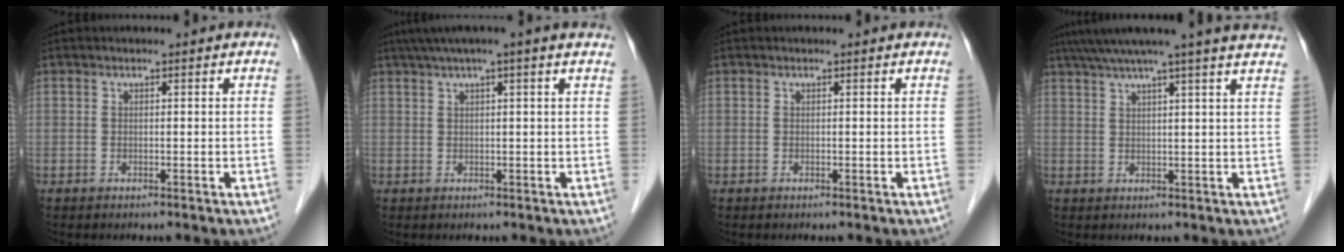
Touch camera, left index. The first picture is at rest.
{"total": 6.3, "force": [4.6, -0.6, 4.3], "torque": [-0.066, 0.035, 0.065]}
{"total": 0.0}
{"total": 13.8, "force": [11.8, -1.0, 7.1], "torque": [-0.120, 0.019, 0.146]}